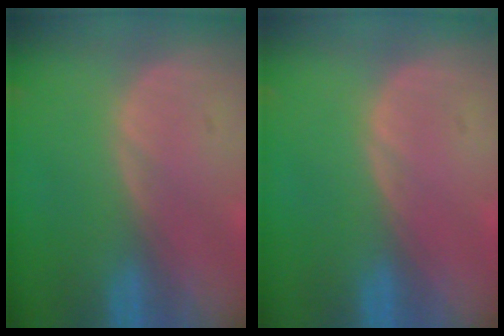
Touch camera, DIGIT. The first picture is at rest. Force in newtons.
{"total": 0.0}